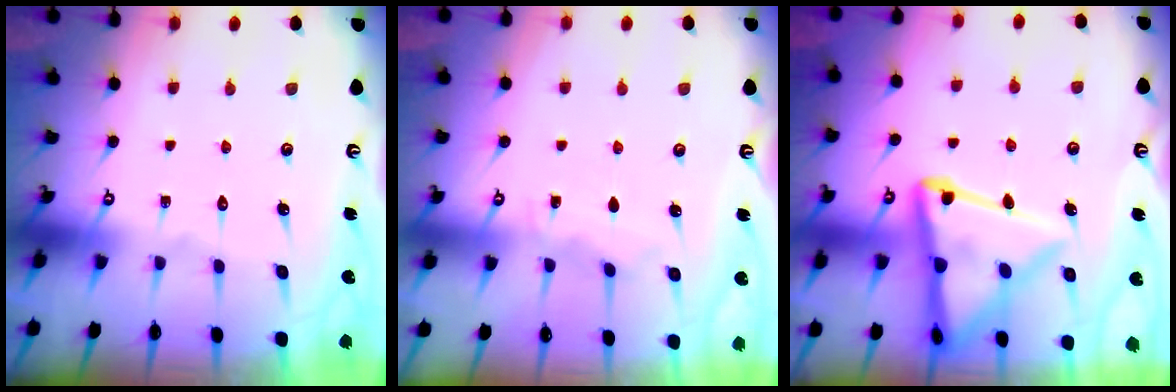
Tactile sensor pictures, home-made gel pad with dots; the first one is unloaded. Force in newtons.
{"total": 3.4, "press": 3.4, "slide": 0.5}
{"total": 16.5, "press": 16.5, "slide": 1.4}